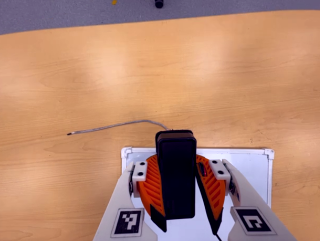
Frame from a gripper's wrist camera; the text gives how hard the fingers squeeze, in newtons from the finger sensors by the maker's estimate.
{"total": 9.1, "left": 9.2, "right": 9.1}